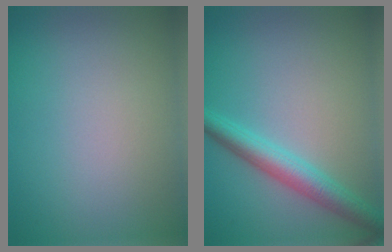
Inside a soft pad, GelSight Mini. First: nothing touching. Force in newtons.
{"total": 3.9, "press": 3.9, "slide": 0.0}